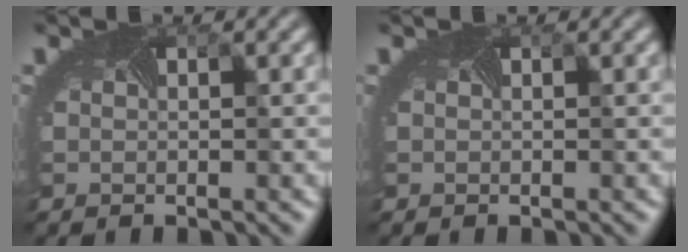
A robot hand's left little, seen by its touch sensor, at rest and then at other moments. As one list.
[{"total": 0.0}]